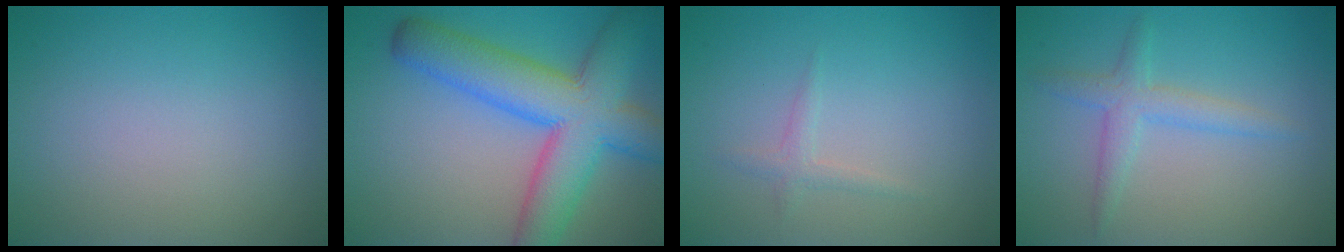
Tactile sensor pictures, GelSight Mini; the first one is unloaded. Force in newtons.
{"total": 10.1, "press": 10.1, "slide": 0.4}
{"total": 1.1, "press": 1.0, "slide": 0.1}
{"total": 1.8, "press": 1.8, "slide": 0.1}